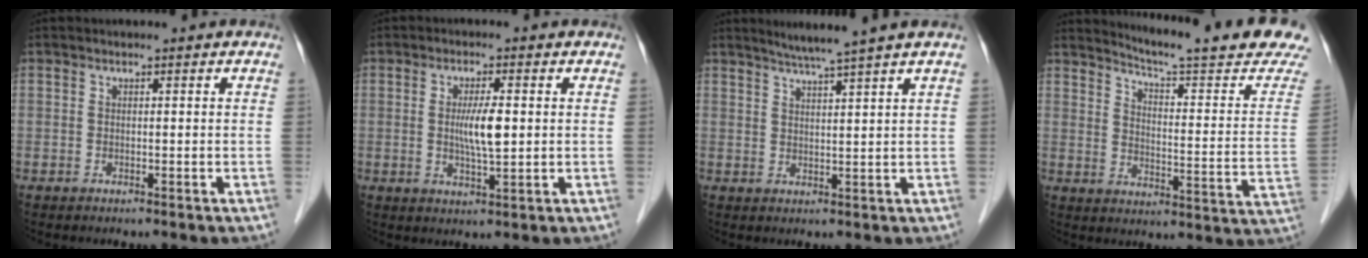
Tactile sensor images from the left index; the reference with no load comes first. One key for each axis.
{"total": 4.9, "fx": 0.3, "fy": 0.7, "fz": 4.9, "tx": -0.091, "ty": -0.002, "tz": 0.005}
{"total": 5.6, "fx": 4.5, "fy": -1.7, "fz": 2.9, "tx": -0.049, "ty": -0.002, "tz": 0.076}
{"total": 19.1, "fx": 17.8, "fy": -1.2, "fz": 7.0, "tx": -0.108, "ty": -0.105, "tz": 0.215}